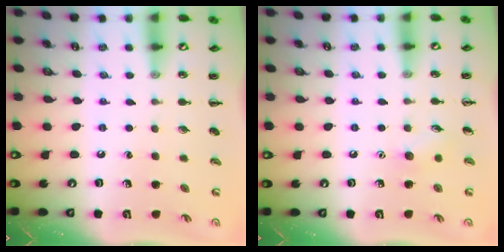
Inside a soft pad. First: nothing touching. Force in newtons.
{"total": 5.7, "press": 5.5, "slide": 1.5}